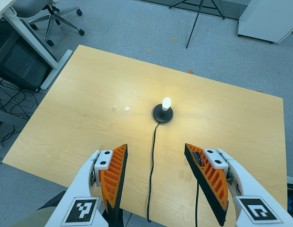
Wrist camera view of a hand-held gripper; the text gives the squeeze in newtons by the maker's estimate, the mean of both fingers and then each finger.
{"total": 0.0}